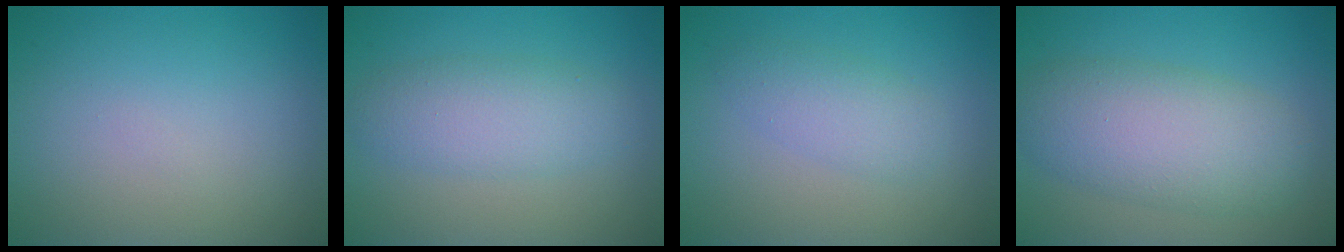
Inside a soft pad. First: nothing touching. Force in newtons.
{"total": 3.9, "press": 3.9, "slide": 0.2}
{"total": 2.6, "press": 2.6, "slide": 0.1}
{"total": 6.9, "press": 6.9, "slide": 0.2}